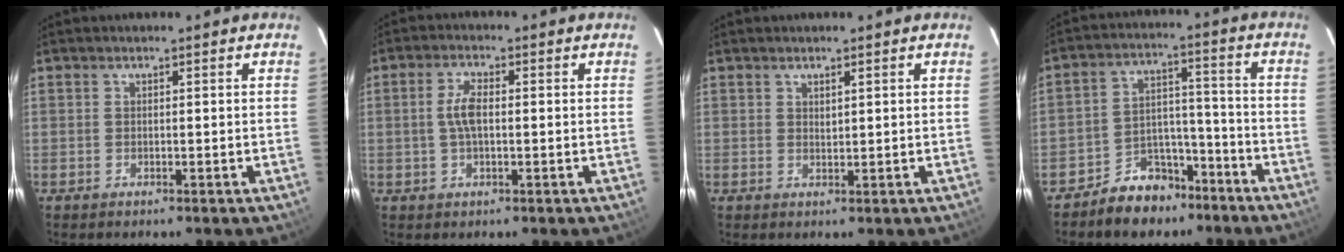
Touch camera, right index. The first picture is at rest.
{"total": 4.3, "force": [0.0, 1.8, 3.9], "torque": [-0.081, 0.006, 0.002]}
{"total": 1.1, "force": [0.7, 0.5, 0.6], "torque": [-0.009, 0.002, 0.014]}
{"total": 9.6, "force": [-7.4, 5.6, 2.4], "torque": [-0.046, 0.039, -0.106]}